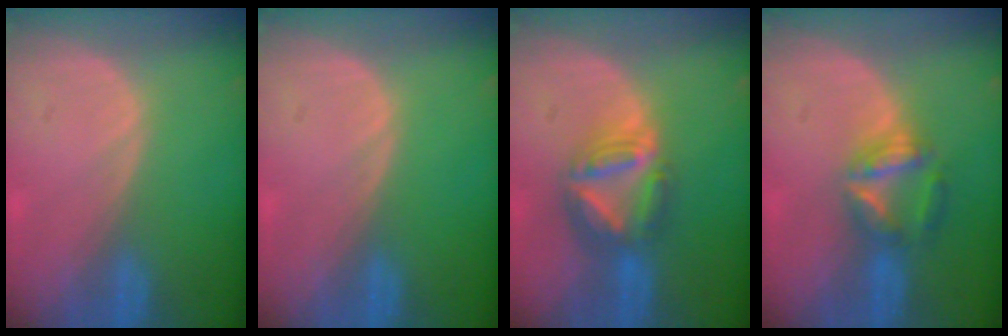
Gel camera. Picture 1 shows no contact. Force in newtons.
{"total": 0.0}
{"total": 7.9, "press": 6.7, "slide": 4.1}
{"total": 5.7, "press": 5.6, "slide": 1.4}